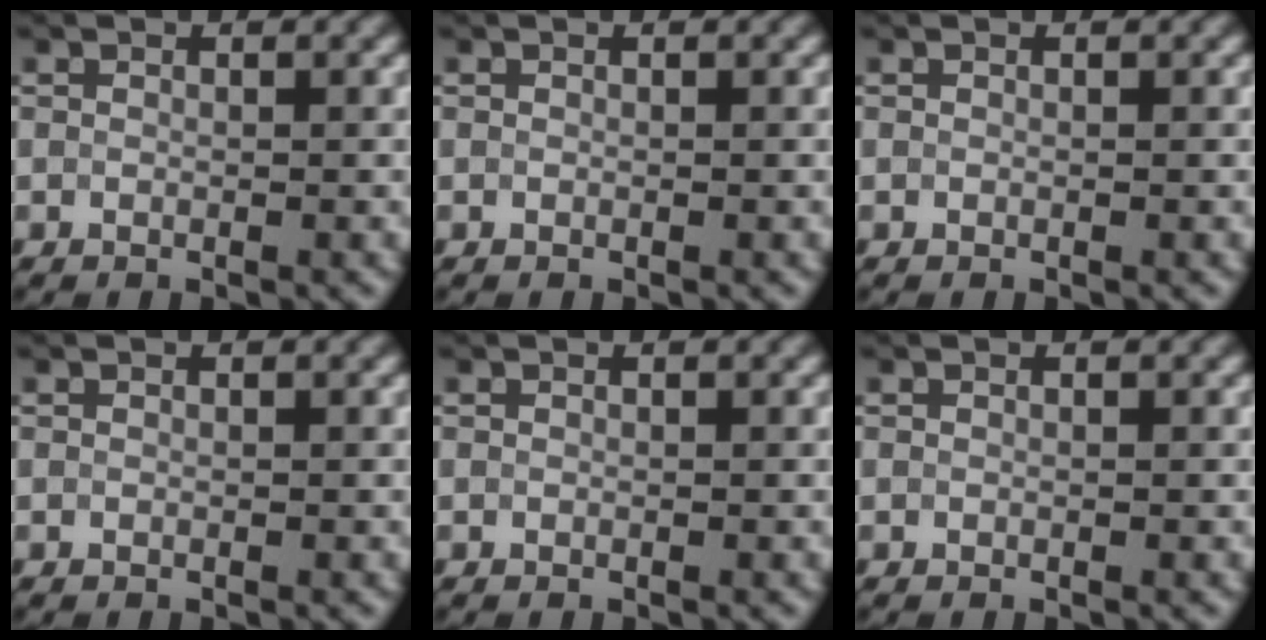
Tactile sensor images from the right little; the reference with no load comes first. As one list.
[{"total": 0.0}, {"total": 0.0}, {"total": 0.0}, {"total": 0.0}, {"total": 0.0}]